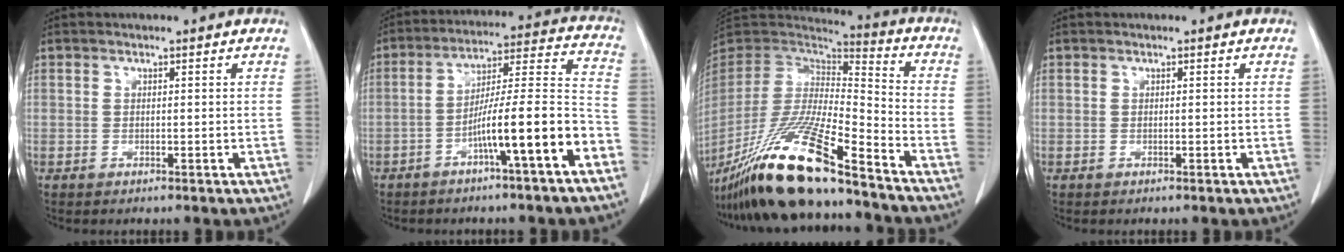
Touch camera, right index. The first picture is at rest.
{"total": 13.4, "force": [-6.3, 0.1, 11.9], "torque": [-0.185, 0.022, -0.100]}
{"total": 21.9, "force": [-16.2, 2.0, 14.6], "torque": [-0.297, -0.047, -0.302]}
{"total": 0.0}